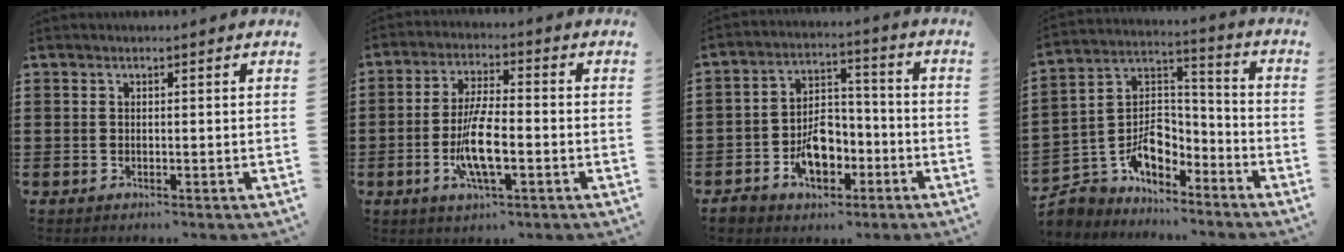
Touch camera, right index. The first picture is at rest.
{"total": 8.3, "force": [-2.3, 2.4, 7.6], "torque": [-0.158, -0.010, -0.043]}
{"total": 8.5, "force": [-3.7, 5.5, 5.3], "torque": [-0.091, 0.020, -0.064]}
{"total": 7.6, "force": [-4.2, 5.5, 3.2], "torque": [-0.075, 0.000, -0.078]}